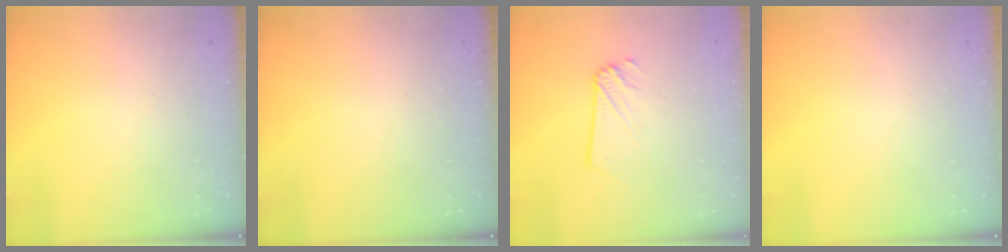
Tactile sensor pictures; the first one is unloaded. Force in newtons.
{"total": 0.0}
{"total": 2.1, "press": 2.1, "slide": 0.3}
{"total": 0.0}